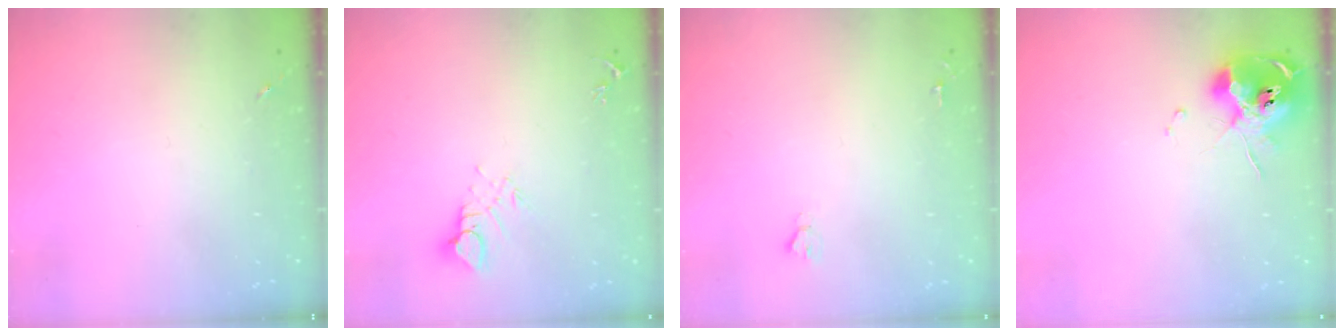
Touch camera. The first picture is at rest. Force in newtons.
{"total": 5.0, "press": 5.0, "slide": 0.3}
{"total": 1.9, "press": 1.9, "slide": 0.2}
{"total": 10.6, "press": 10.5, "slide": 1.2}